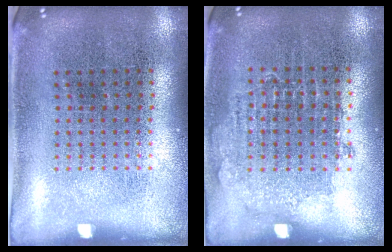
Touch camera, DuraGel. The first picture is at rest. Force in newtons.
{"total": 0.8, "press": 0.7, "slide": 0.3}